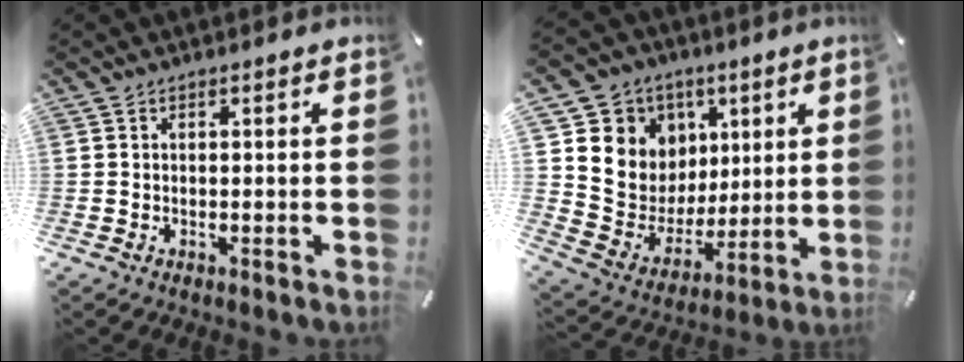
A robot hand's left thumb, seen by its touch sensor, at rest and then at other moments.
{"total": 11.9, "force": [3.4, 11.4, 0.3], "torque": [-0.009, -0.042, 0.083]}